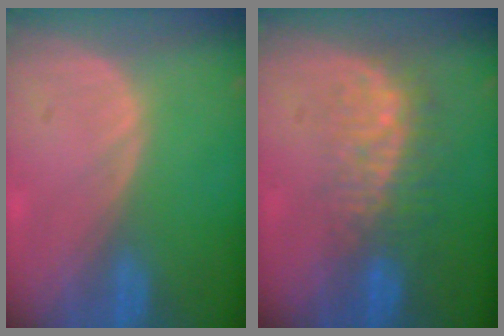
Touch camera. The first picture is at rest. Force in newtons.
{"total": 8.3, "press": 7.4, "slide": 3.7}